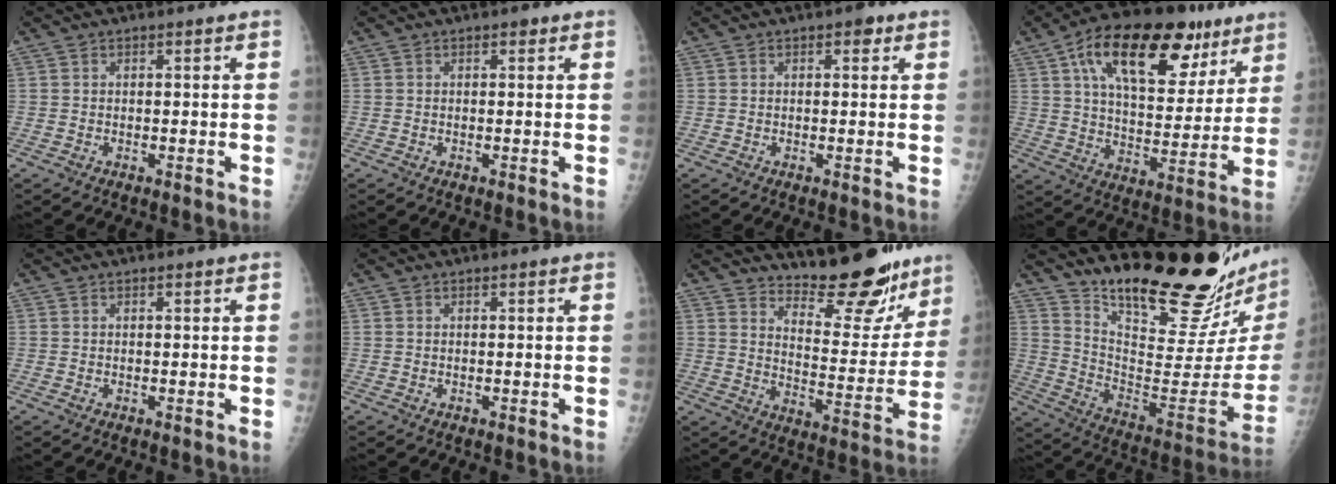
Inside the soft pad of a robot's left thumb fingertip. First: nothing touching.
{"total": 0.7, "force": [0.4, 0.4, 0.4], "torque": [0.001, 0.000, 0.002]}
{"total": 1.7, "force": [0.8, 1.0, 1.1], "torque": [-0.004, 0.001, 0.007]}
{"total": 25.5, "force": [12.9, 12.5, 18.1], "torque": [-0.243, -0.008, 0.202]}
{"total": 0.0}
{"total": 0.0}
{"total": 16.5, "force": [14.1, 5.1, 6.9], "torque": [-0.046, -0.120, 0.200]}
{"total": 28.8, "force": [24.4, 4.3, 14.6], "torque": [-0.198, -0.192, 0.351]}